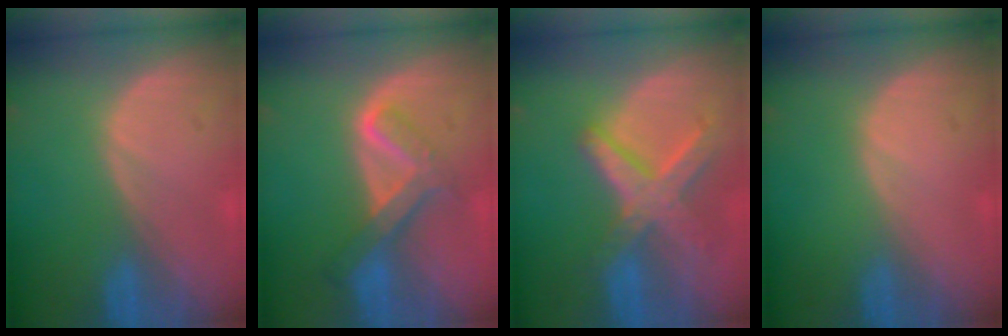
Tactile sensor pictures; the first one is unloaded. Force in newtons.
{"total": 6.7, "press": 5.6, "slide": 3.6}
{"total": 8.3, "press": 7.1, "slide": 4.3}
{"total": 0.0}